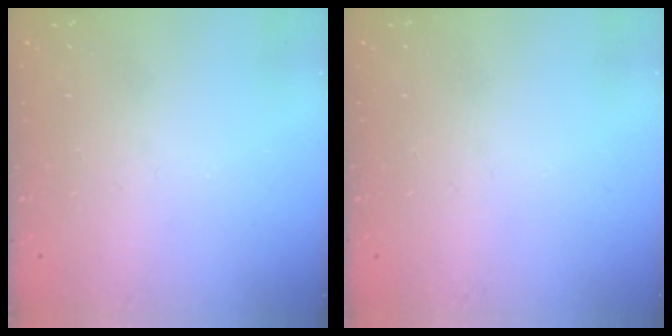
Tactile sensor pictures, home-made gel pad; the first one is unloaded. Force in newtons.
{"total": 0.0}